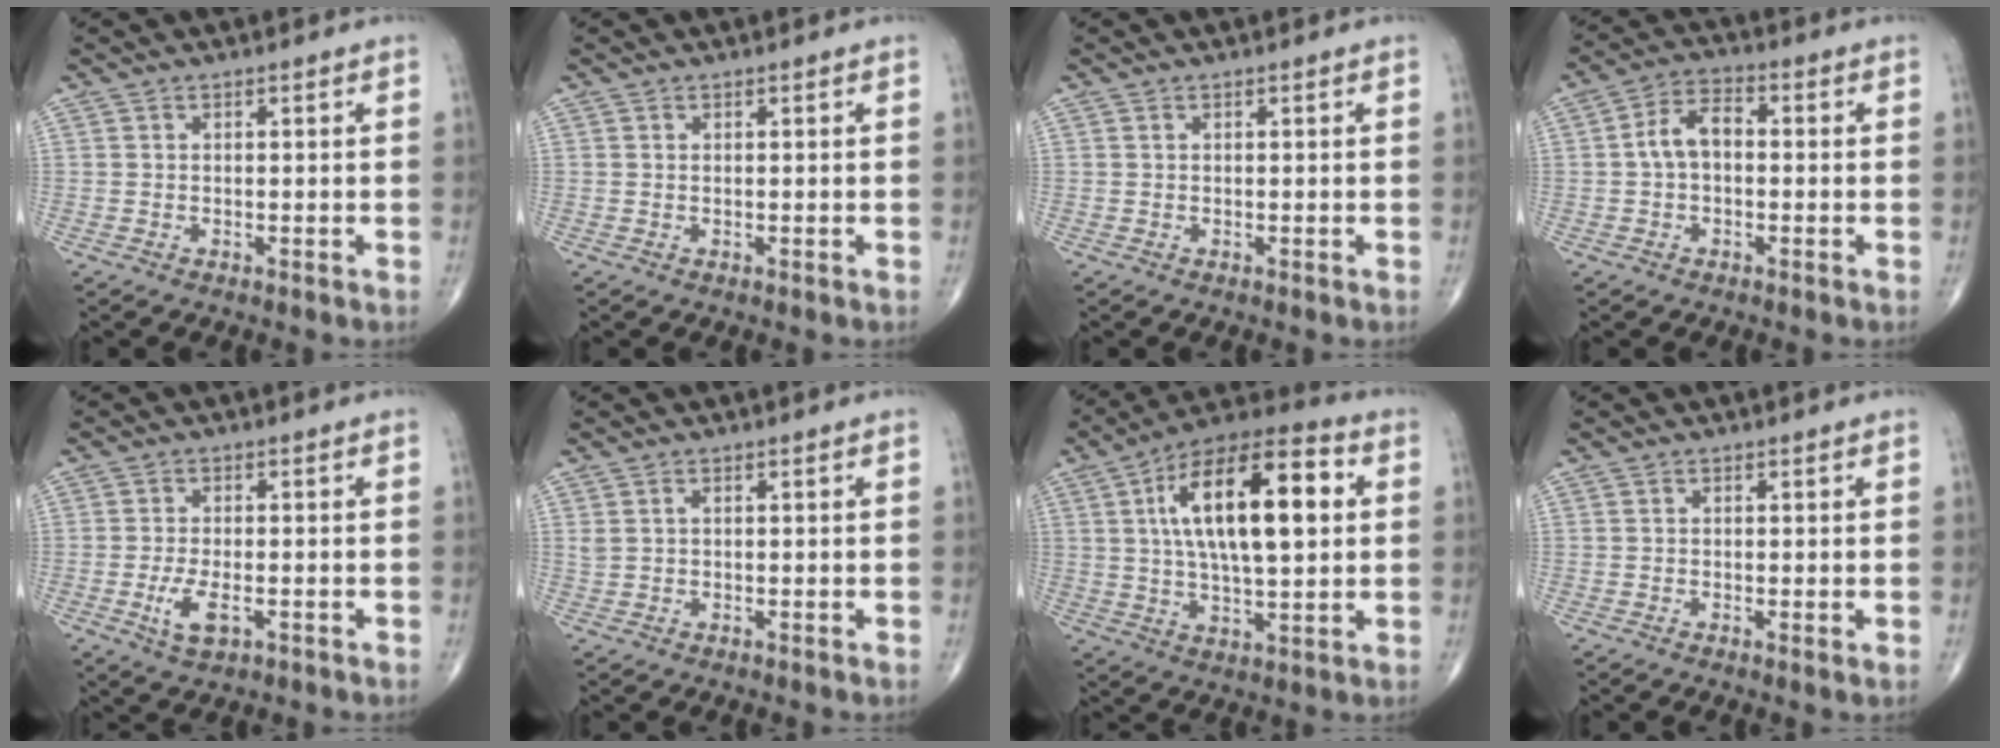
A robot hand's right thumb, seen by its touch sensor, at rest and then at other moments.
{"total": 0.0}
{"total": 0.0}
{"total": 6.4, "force": [-0.2, 4.0, 4.9], "torque": [-0.085, 0.024, -0.012]}
{"total": 5.0, "force": [-1.7, 2.2, 4.2], "torque": [-0.082, -0.001, -0.025]}
{"total": 1.4, "force": [0.5, 0.8, 1.1], "torque": [-0.030, 0.010, 0.017]}
{"total": 21.4, "force": [4.3, 8.6, 19.1], "torque": [-0.304, 0.015, 0.063]}
{"total": 0.7, "force": [0.0, 0.1, 0.7], "torque": [-0.015, -0.004, -0.003]}